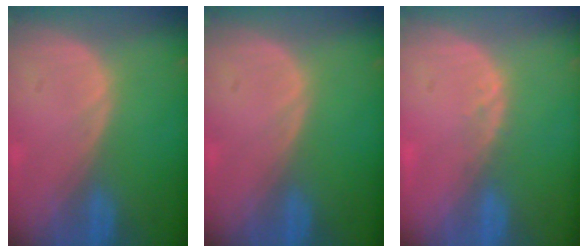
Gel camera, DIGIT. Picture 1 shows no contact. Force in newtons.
{"total": 0.0}
{"total": 1.3, "press": 1.2, "slide": 0.6}